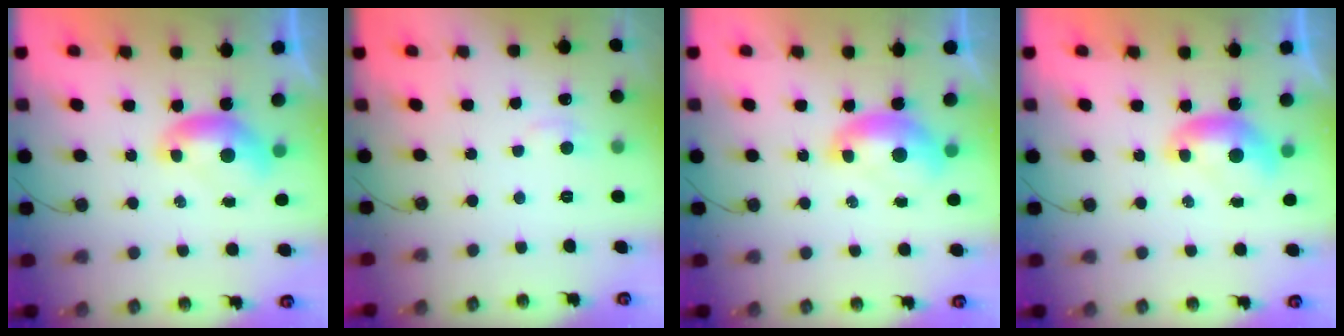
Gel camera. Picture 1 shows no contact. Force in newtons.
{"total": 1.8, "press": 1.7, "slide": 0.6}
{"total": 2.0, "press": 2.0, "slide": 0.5}
{"total": 0.0}